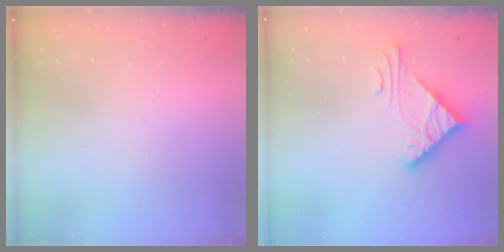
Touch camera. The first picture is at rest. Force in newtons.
{"total": 5.8, "press": 5.7, "slide": 0.6}